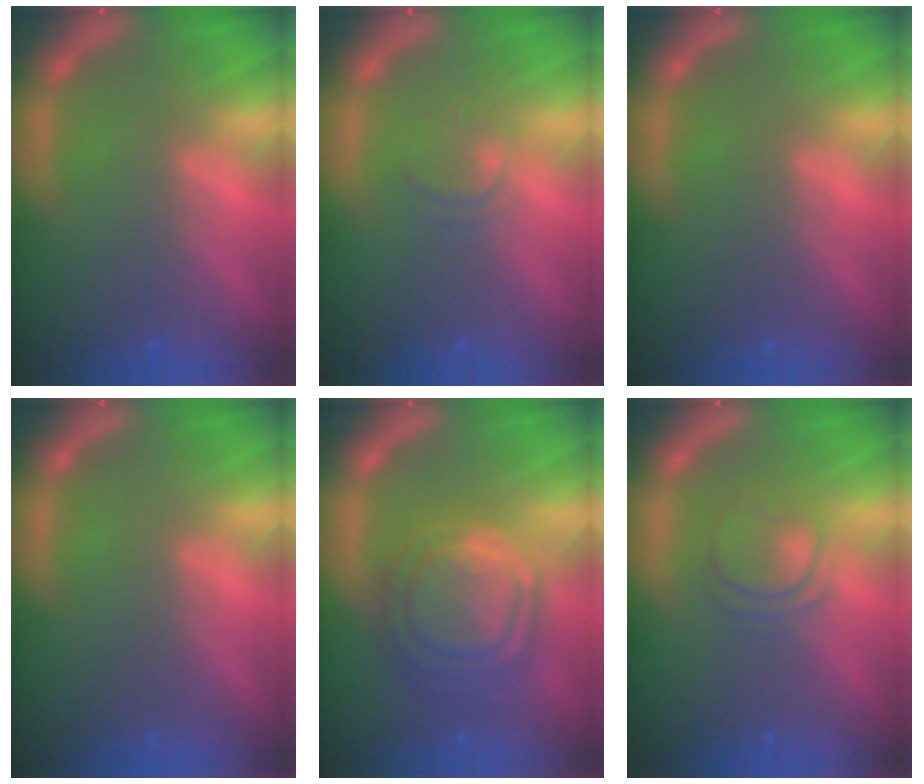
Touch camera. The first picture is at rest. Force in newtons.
{"total": 1.4}
{"total": 0.0}
{"total": 0.0}
{"total": 9.1}
{"total": 3.0}